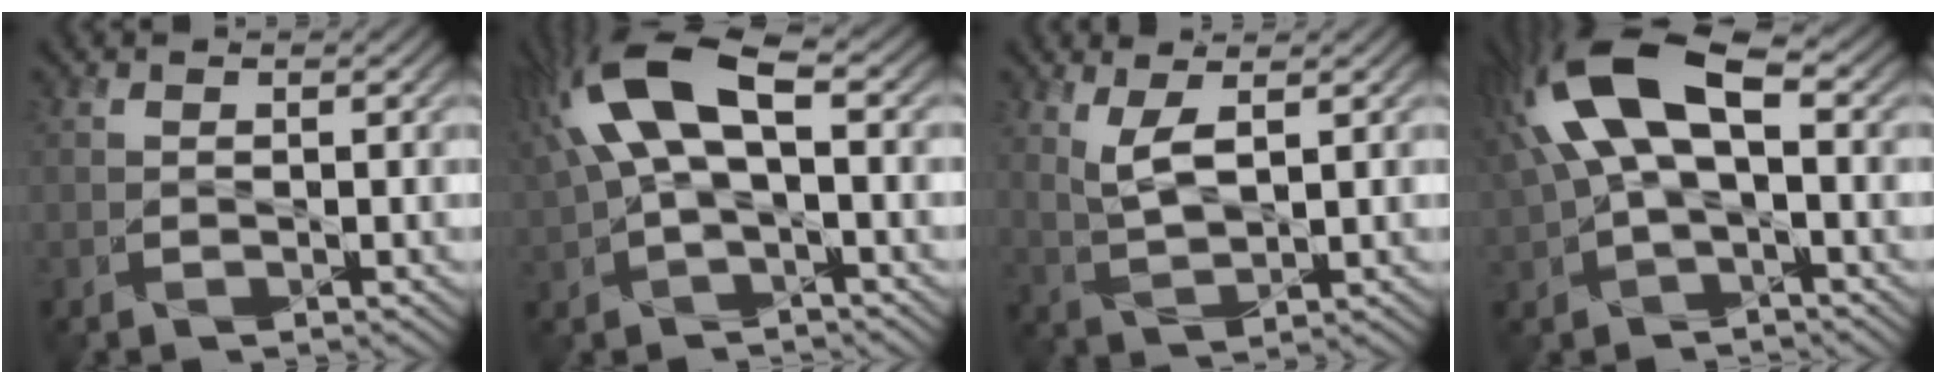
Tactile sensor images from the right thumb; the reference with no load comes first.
{"total": 12.3, "force": [3.1, 5.5, 10.5], "torque": [-0.251, 0.026, 0.057]}
{"total": 4.1, "force": [1.9, 1.3, 3.4], "torque": [-0.090, -0.002, 0.045]}
{"total": 14.2, "force": [3.4, 7.0, 12.0], "torque": [-0.275, 0.028, 0.058]}